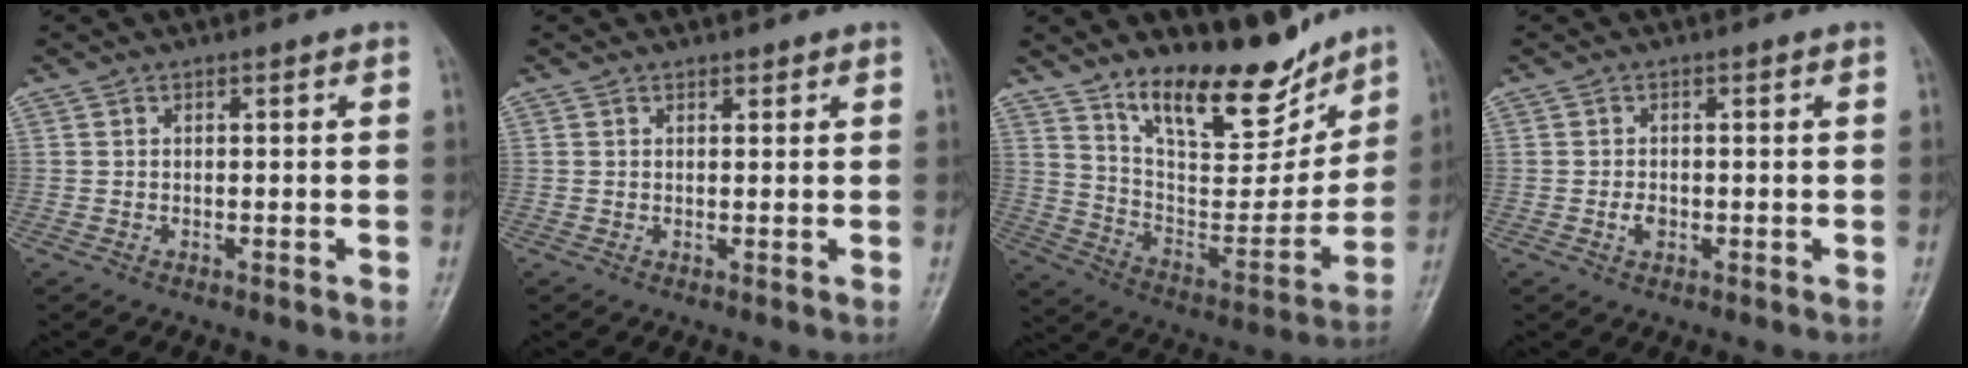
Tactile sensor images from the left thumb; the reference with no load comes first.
{"total": 1.0, "force": [0.8, 0.4, 0.2], "torque": [0.001, -0.007, 0.011]}
{"total": 18.4, "force": [14.0, 6.6, 10.0], "torque": [-0.105, -0.095, 0.242]}
{"total": 1.7, "force": [-0.4, 1.2, 1.1], "torque": [-0.017, 0.001, -0.007]}